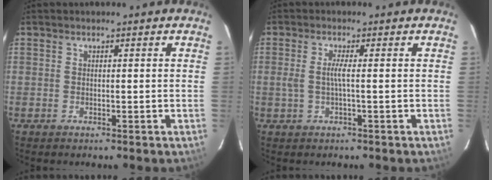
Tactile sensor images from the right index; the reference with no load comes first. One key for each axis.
{"total": 2.5, "fx": -0.2, "fy": -0.2, "fz": 2.4, "tx": -0.044, "ty": 0.004, "tz": -0.004}